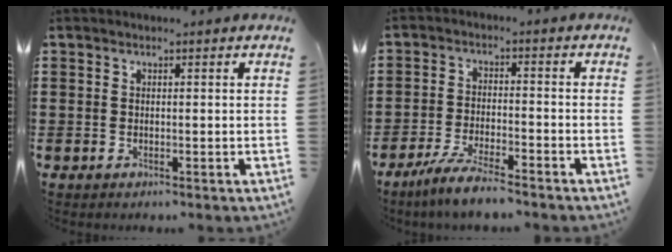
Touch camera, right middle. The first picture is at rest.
{"total": 5.3, "force": [-4.6, 0.1, 2.6], "torque": [-0.062, -0.012, -0.090]}